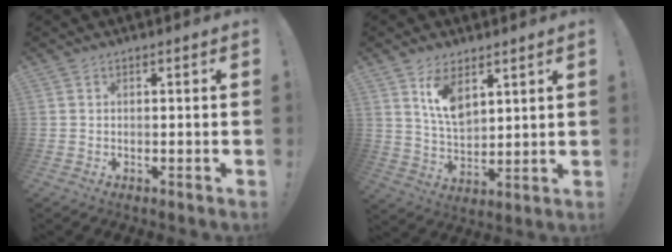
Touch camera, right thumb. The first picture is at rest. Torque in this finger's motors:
{"motor_torque": [2.49, 2.52, 0.65, -0.67, 0.32]}